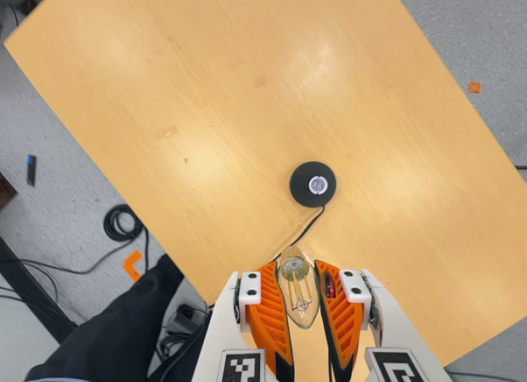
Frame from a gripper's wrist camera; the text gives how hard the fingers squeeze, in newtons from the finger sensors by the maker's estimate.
{"total": 23.1, "left": 26.6, "right": 19.7}